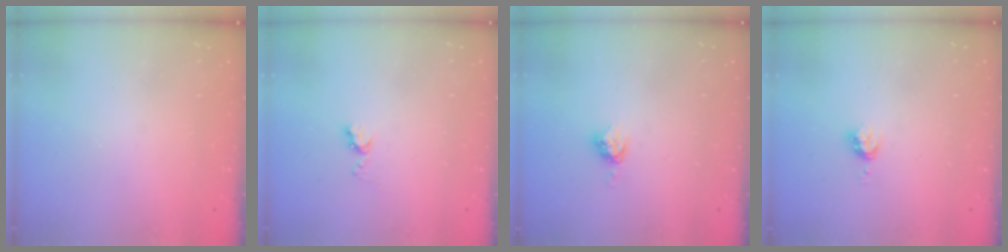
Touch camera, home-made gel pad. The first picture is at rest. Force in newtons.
{"total": 5.1, "press": 5.1, "slide": 0.5}
{"total": 4.9, "press": 4.8, "slide": 0.4}
{"total": 3.4, "press": 3.4, "slide": 0.4}